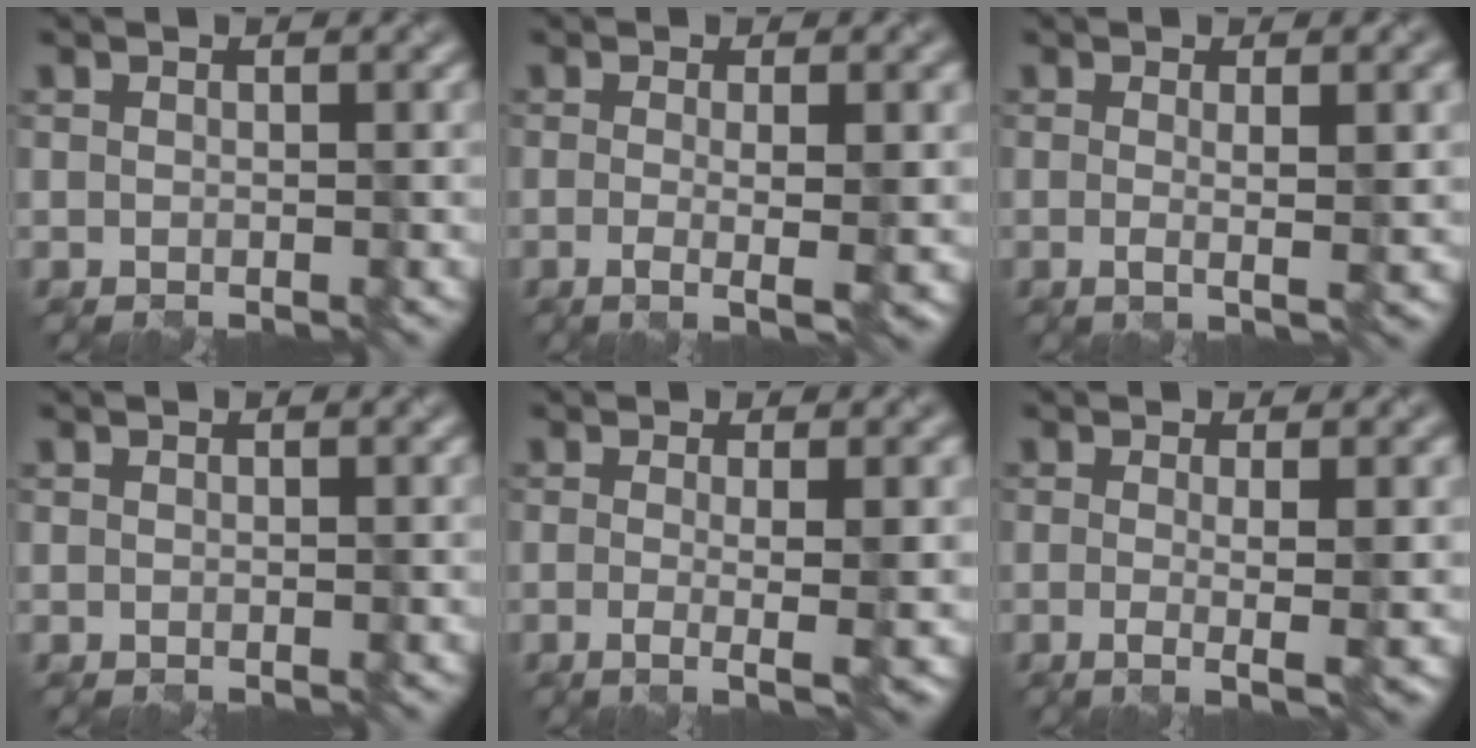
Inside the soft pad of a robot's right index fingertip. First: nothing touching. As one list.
[{"total": 4.0, "force": [-0.3, 1.1, 3.9], "torque": [-0.057, -0.002, -0.005]}, {"total": 3.5, "force": [0.2, 0.9, 3.4], "torque": [-0.047, 0.002, 0.001]}, {"total": 0.0}, {"total": 4.5, "force": [-0.2, 1.1, 4.4], "torque": [-0.060, -0.003, -0.004]}, {"total": 4.2, "force": [-0.2, 1.1, 4.1], "torque": [-0.057, -0.002, -0.003]}]